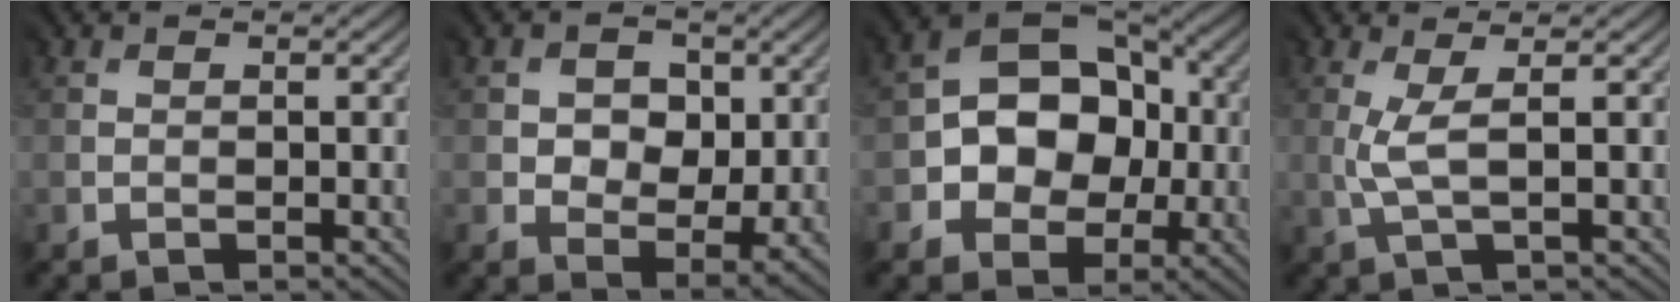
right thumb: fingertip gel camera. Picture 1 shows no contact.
{"total": 5.9, "force": [1.6, 4.8, 3.0], "torque": [-0.056, -0.010, 0.027]}
{"total": 9.6, "force": [-1.1, 7.8, 5.5], "torque": [-0.080, 0.013, -0.037]}
{"total": 2.0, "force": [0.4, -0.1, 2.0], "torque": [-0.054, 0.005, 0.008]}